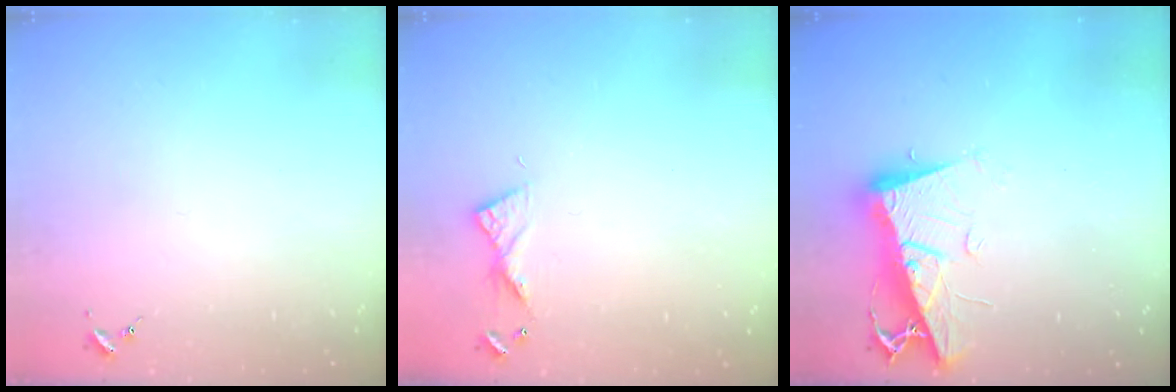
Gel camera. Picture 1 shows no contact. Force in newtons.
{"total": 5.5, "press": 5.5, "slide": 0.6}
{"total": 11.9, "press": 11.8, "slide": 1.4}